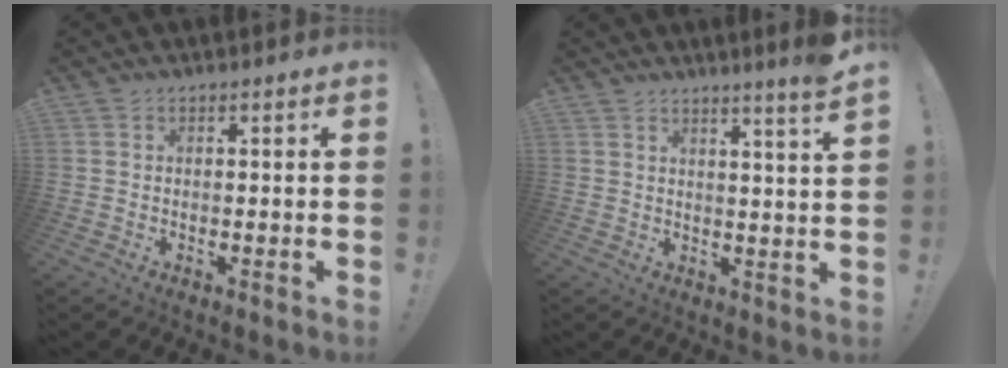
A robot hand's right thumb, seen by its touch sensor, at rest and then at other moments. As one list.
[{"total": 5.5, "force": [3.7, -1.1, 3.8], "torque": [-0.050, -0.035, 0.056]}]